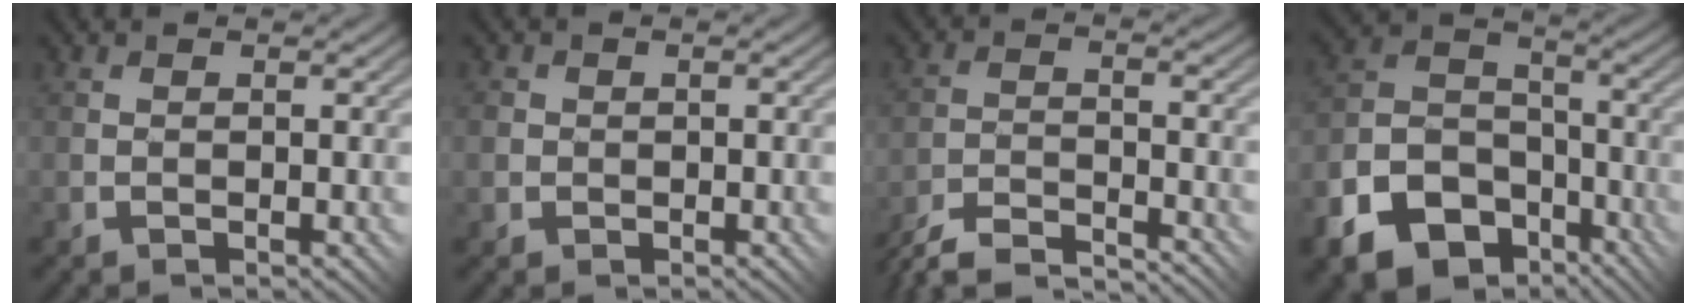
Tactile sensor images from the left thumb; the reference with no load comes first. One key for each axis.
{"total": 2.7, "fx": -0.1, "fy": 2.6, "fz": 0.6, "tx": -0.018, "ty": -0.001, "tz": -0.010}
{"total": 8.2, "fx": -8.0, "fy": 0.5, "fz": 1.7, "tx": -0.033, "ty": 0.000, "tz": -0.147}
{"total": 14.7, "fx": -9.0, "fy": 9.9, "fz": 6.2, "tx": -0.163, "ty": -0.045, "tz": -0.150}